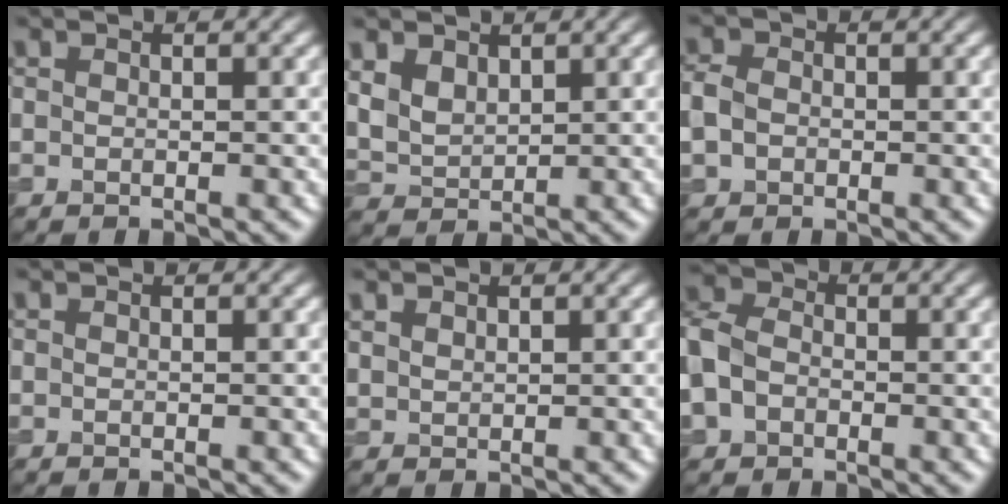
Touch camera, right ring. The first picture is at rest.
{"total": 4.2, "force": [2.0, 2.9, 2.2], "torque": [-0.067, 0.002, 0.045]}
{"total": 2.9, "force": [-0.3, 2.4, 1.6], "torque": [-0.039, -0.001, -0.011]}
{"total": 0.0}
{"total": 1.3, "force": [1.0, 0.8, 0.4], "torque": [-0.010, 0.000, 0.022]}
{"total": 6.3, "force": [-1.4, 4.8, 3.8], "torque": [-0.103, -0.002, -0.033]}